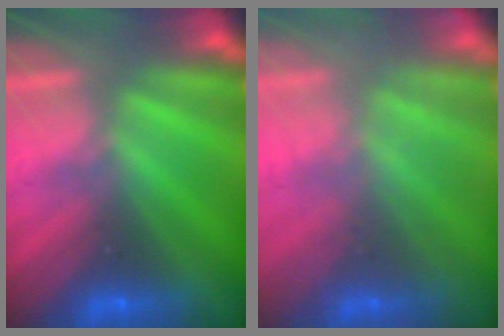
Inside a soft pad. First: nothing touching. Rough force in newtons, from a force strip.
{"total": 2.1}